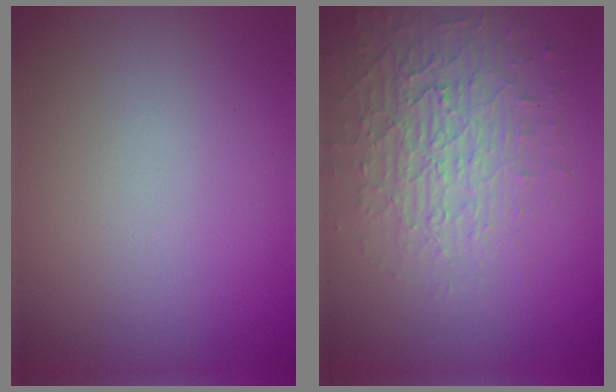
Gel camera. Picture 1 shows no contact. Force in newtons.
{"total": 3.7, "press": 3.3, "slide": 1.6}